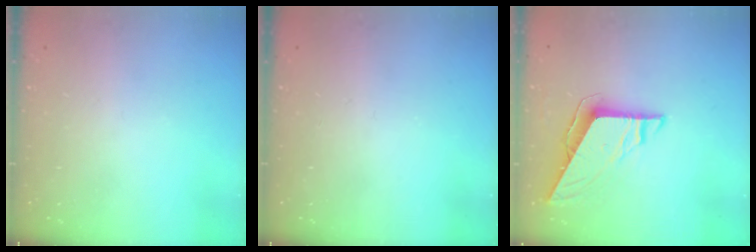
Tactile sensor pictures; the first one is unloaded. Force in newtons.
{"total": 0.0}
{"total": 7.6, "press": 7.6, "slide": 0.2}